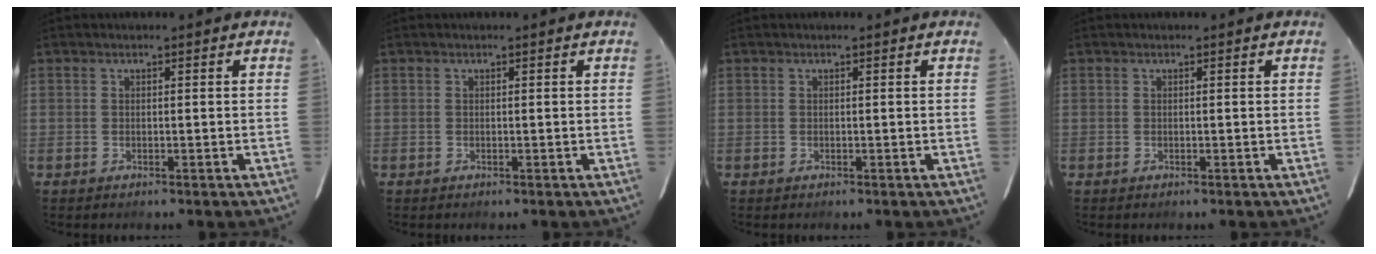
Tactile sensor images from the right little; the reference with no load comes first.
{"total": 0.0}
{"total": 0.0}
{"total": 0.0}